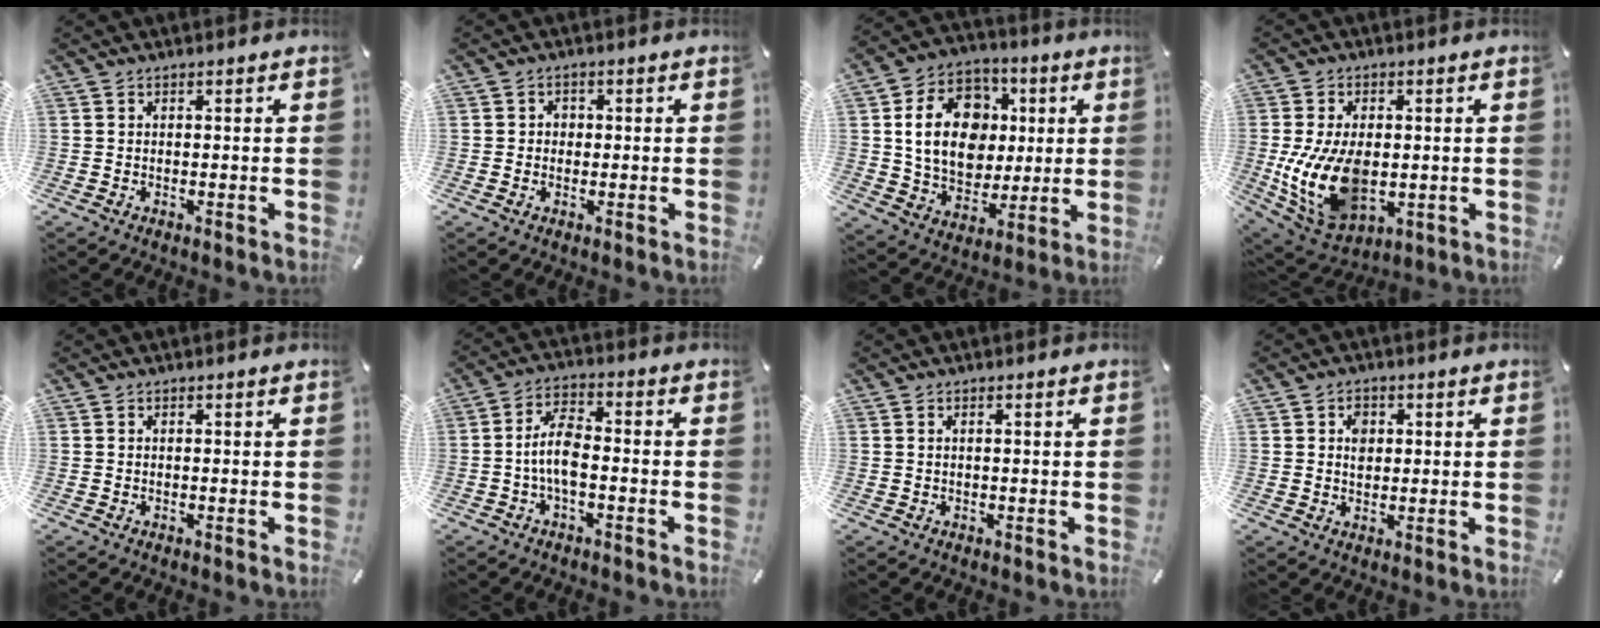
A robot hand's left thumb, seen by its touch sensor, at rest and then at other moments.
{"total": 1.9, "force": [-0.3, 1.7, 0.7], "torque": [-0.008, 0.003, -0.011]}
{"total": 17.9, "force": [3.0, 14.4, 10.2], "torque": [-0.188, 0.008, 0.061]}
{"total": 16.2, "force": [-1.2, 10.5, 12.2], "torque": [-0.256, -0.008, -0.016]}
{"total": 0.0}
{"total": 7.6, "force": [-1.9, 3.4, 6.5], "torque": [-0.137, 0.006, -0.038]}
{"total": 0.7, "force": [0.2, 0.1, 0.7], "torque": [-0.011, -0.001, 0.003]}
{"total": 3.8, "force": [0.8, 3.0, 2.1], "torque": [-0.021, -0.002, 0.008]}